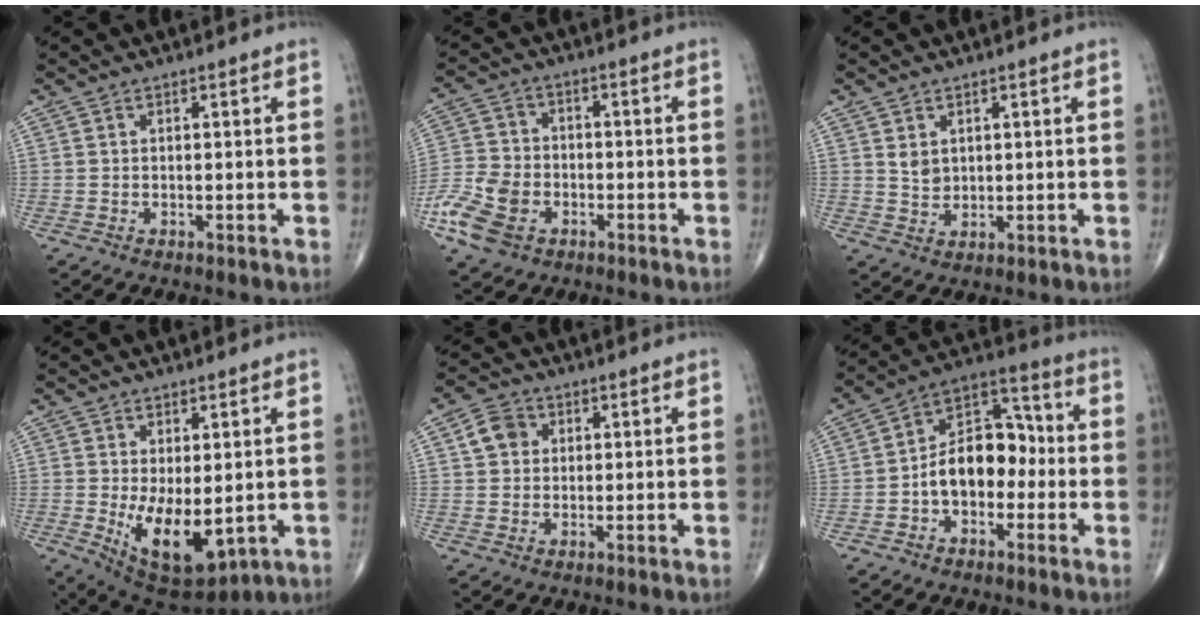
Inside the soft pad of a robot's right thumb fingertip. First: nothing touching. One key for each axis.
{"total": 10.8, "fx": -4.5, "fy": 7.6, "fz": 6.3, "tx": -0.126, "ty": 0.012, "tz": -0.090}
{"total": 2.9, "fx": 1.1, "fy": 2.1, "fz": 1.6, "tx": -0.020, "ty": -0.013, "tz": 0.028}
{"total": 11.8, "fx": -1.5, "fy": 5.8, "fz": 10.1, "tx": -0.148, "ty": -0.024, "tz": 0.002}
{"total": 4.8, "fx": 1.2, "fy": 4.1, "fz": 2.2, "tx": -0.027, "ty": 0.005, "tz": 0.016}
{"total": 12.7, "fx": -2.2, "fy": 8.4, "fz": 9.3, "tx": -0.121, "ty": 0.049, "tz": -0.050}